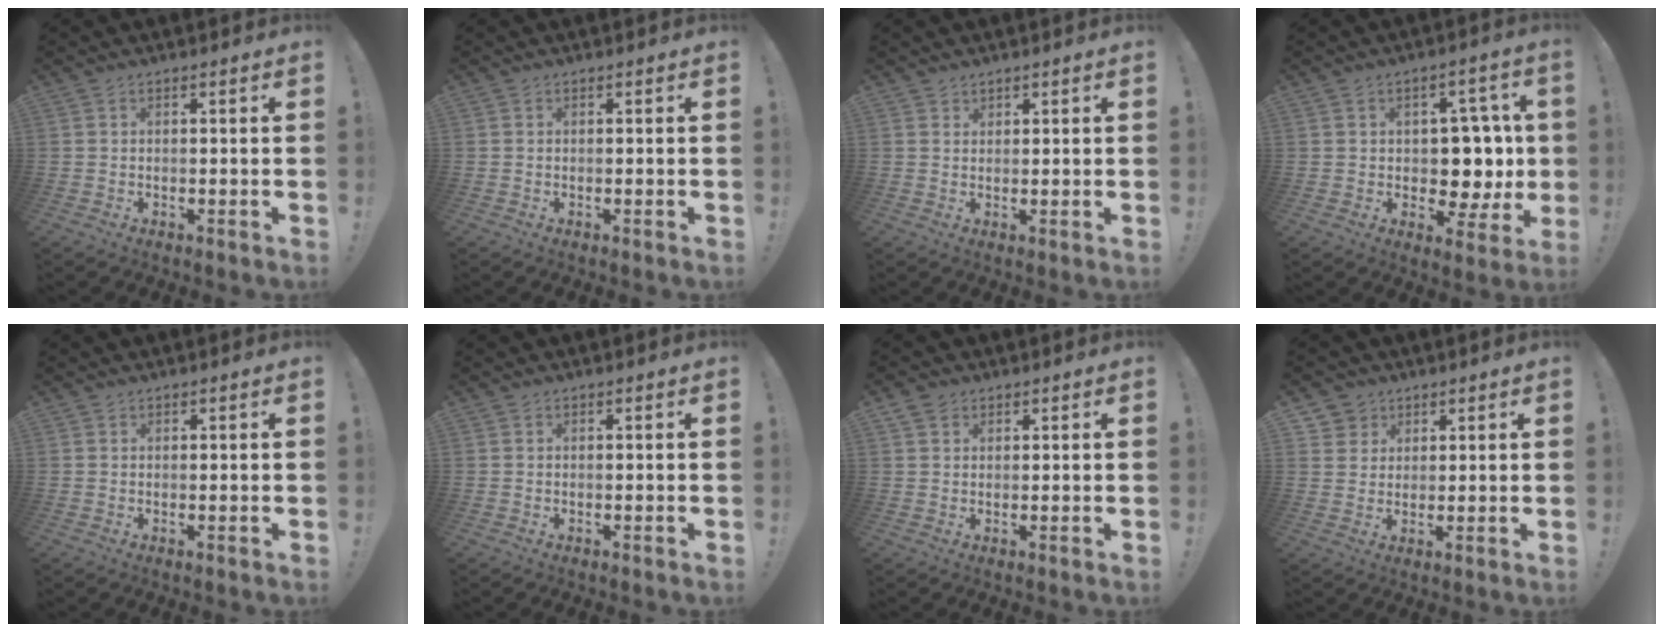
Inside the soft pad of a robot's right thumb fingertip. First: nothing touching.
{"total": 0.0}
{"total": 1.2, "force": [1.1, 0.6, -0.1], "torque": [0.001, -0.006, 0.021]}
{"total": 9.6, "force": [1.3, 7.5, 5.8], "torque": [-0.070, -0.013, 0.034]}
{"total": 0.0}
{"total": 0.0}
{"total": 2.8, "force": [1.8, 2.0, 0.7], "torque": [-0.002, -0.008, 0.032]}
{"total": 4.8, "force": [2.6, 4.0, 0.2], "torque": [0.001, -0.019, 0.049]}